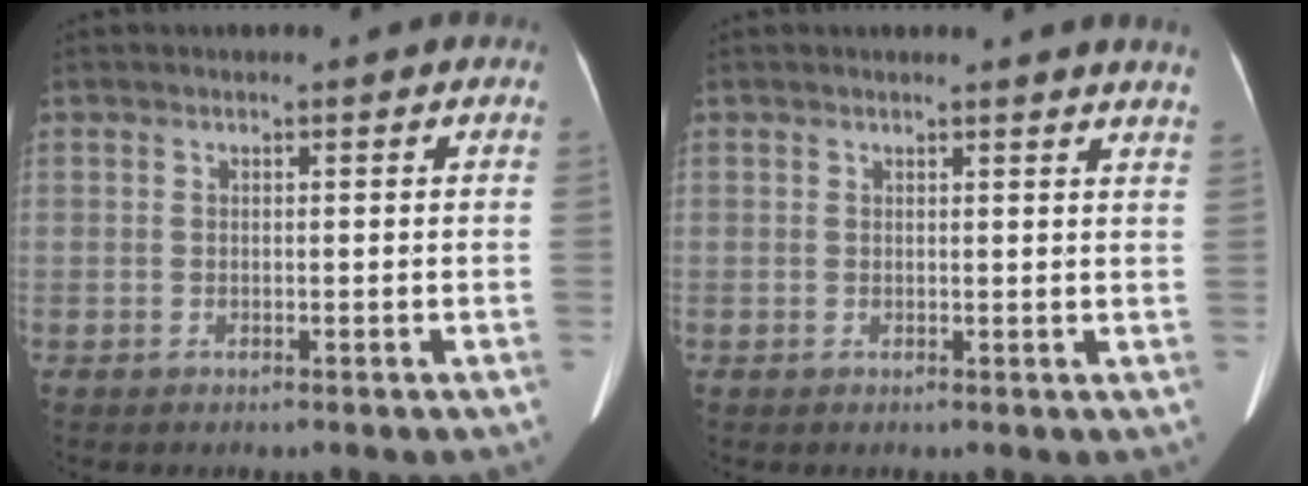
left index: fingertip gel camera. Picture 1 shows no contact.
{"total": 4.7, "force": [4.5, -0.1, 1.4], "torque": [-0.015, -0.014, 0.022]}